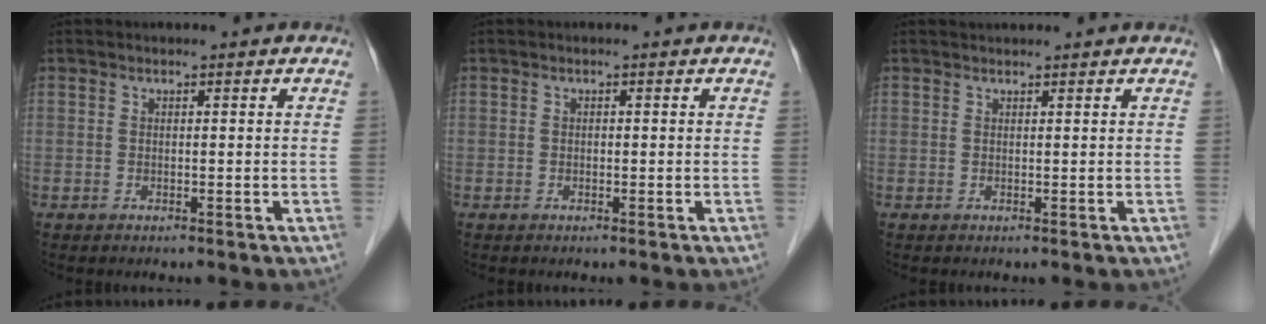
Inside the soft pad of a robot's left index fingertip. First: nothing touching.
{"total": 0.0}
{"total": 1.8, "force": [1.8, 0.1, 0.3], "torque": [-0.007, 0.021, 0.029]}